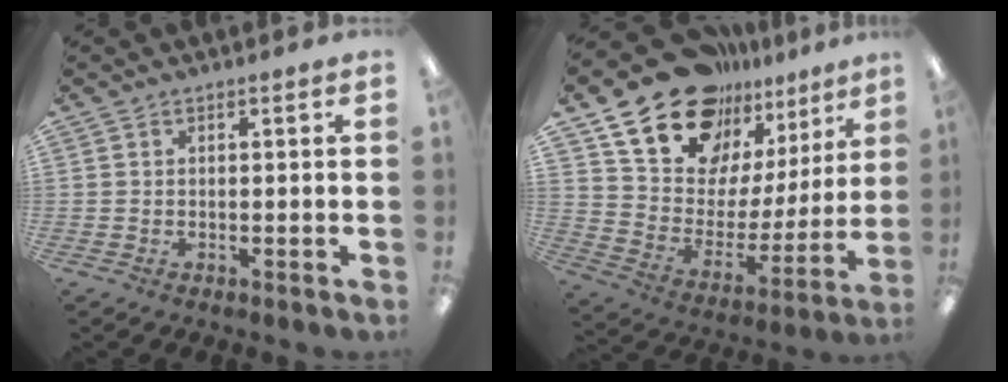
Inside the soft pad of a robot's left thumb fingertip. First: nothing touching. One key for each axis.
{"total": 20.6, "fx": 15.9, "fy": 11.1, "fz": 6.9, "tx": -0.138, "ty": -0.114, "tz": 0.294}